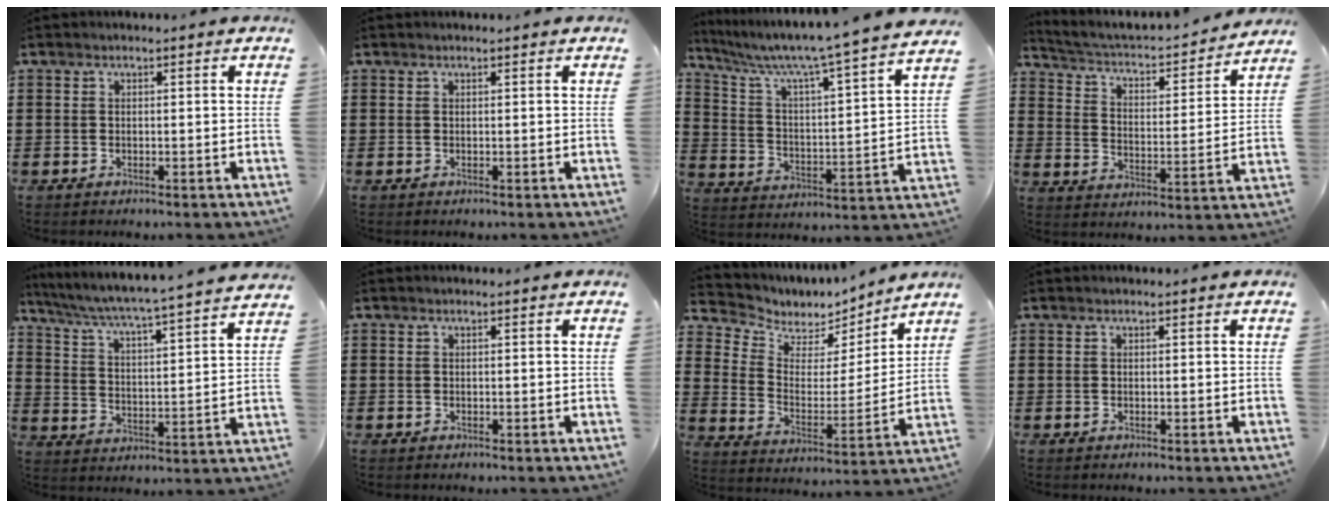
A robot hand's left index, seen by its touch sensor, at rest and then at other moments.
{"total": 0.0}
{"total": 6.7, "force": [5.8, -0.6, 3.2], "torque": [-0.091, -0.055, 0.088]}
{"total": 2.6, "force": [2.3, 0.7, 1.0], "torque": [-0.037, -0.029, 0.027]}
{"total": 4.5, "force": [4.1, -0.9, 1.7], "torque": [-0.055, -0.044, 0.058]}
{"total": 0.0}
{"total": 4.6, "force": [3.8, 2.7, 0.0], "torque": [-0.037, -0.034, 0.061]}
{"total": 0.0}